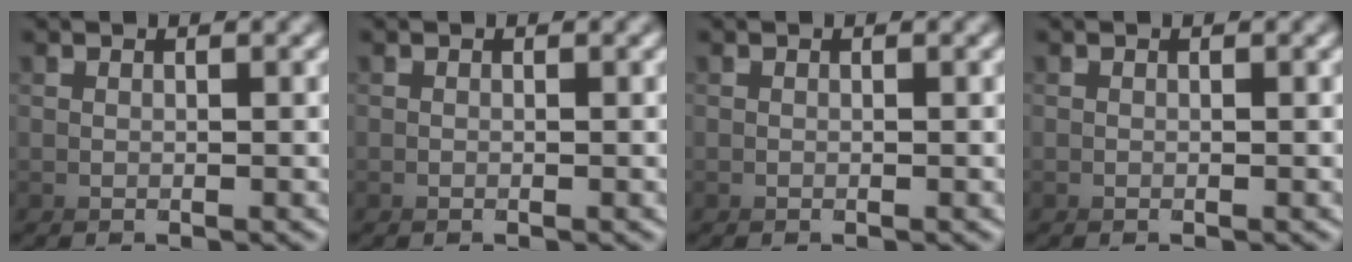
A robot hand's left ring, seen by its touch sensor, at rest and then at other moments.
{"total": 0.0}
{"total": 0.0}
{"total": 0.0}